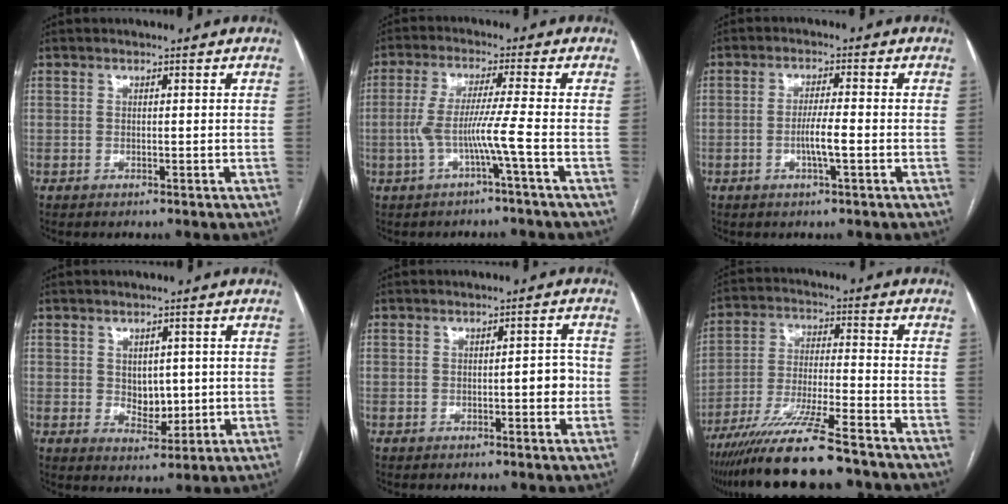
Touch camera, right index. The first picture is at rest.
{"total": 5.9, "force": [-2.0, -1.4, 5.4], "torque": [-0.113, 0.010, -0.037]}
{"total": 4.0, "force": [-1.2, 0.1, 3.9], "torque": [-0.072, -0.003, -0.022]}
{"total": 4.7, "force": [0.3, 3.1, 3.6], "torque": [-0.048, -0.002, 0.015]}
{"total": 3.2, "force": [-0.6, 1.0, 3.0], "torque": [-0.032, 0.005, -0.008]}
{"total": 15.7, "force": [-12.9, 0.4, 8.9], "torque": [-0.171, -0.033, -0.219]}